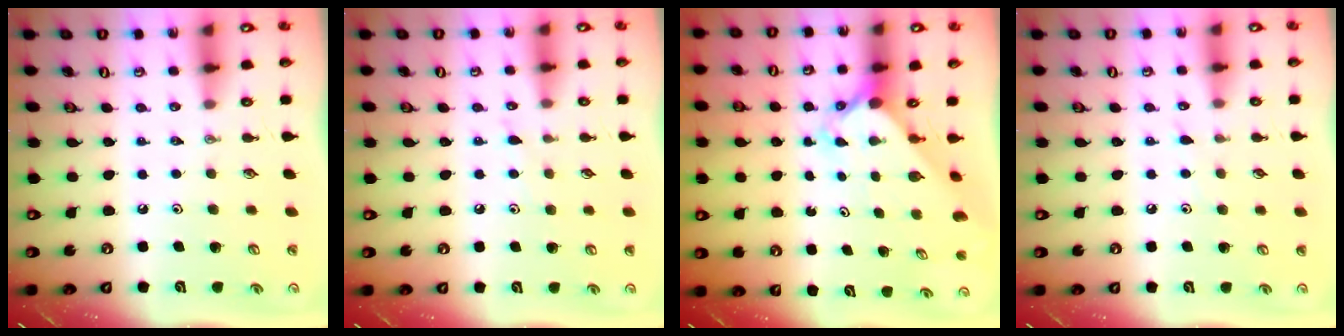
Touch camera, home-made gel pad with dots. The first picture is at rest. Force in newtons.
{"total": 4.6, "press": 4.5, "slide": 0.5}
{"total": 2.5, "press": 2.5, "slide": 0.3}
{"total": 4.5, "press": 4.5, "slide": 0.5}